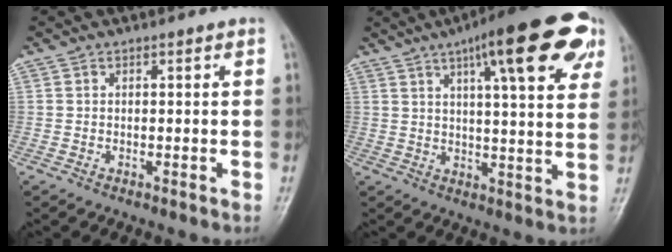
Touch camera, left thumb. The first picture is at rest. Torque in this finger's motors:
{"motor_torque": [0.71, 0.60, 1.71, -1.07, 0.28]}